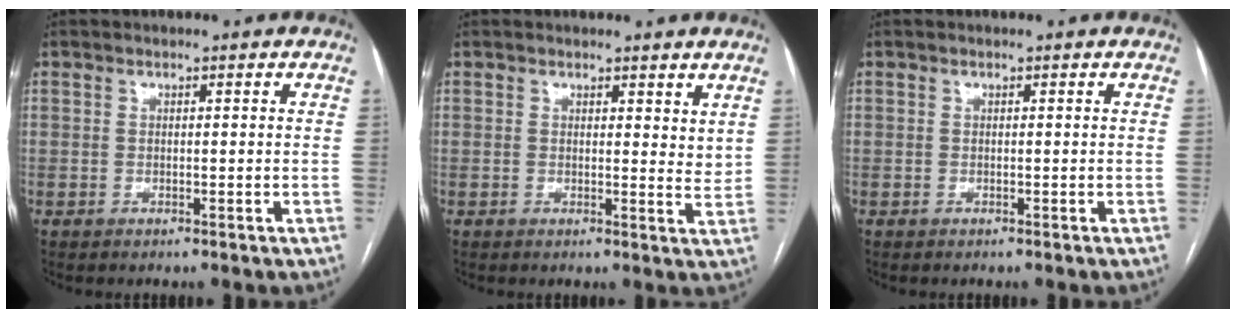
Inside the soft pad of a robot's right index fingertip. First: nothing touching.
{"total": 3.4, "force": [2.6, 1.3, 1.7], "torque": [-0.019, -0.013, 0.032]}
{"total": 0.0}